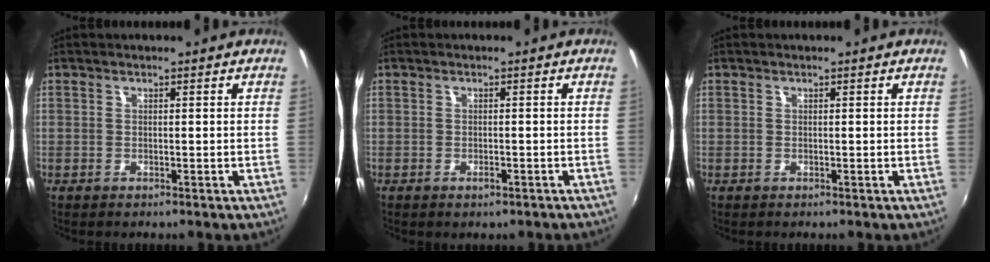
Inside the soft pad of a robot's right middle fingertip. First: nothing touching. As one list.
[{"total": 1.5, "force": [-1.0, 0.8, 0.8], "torque": [-0.014, -0.003, -0.013]}, {"total": 0.0}]